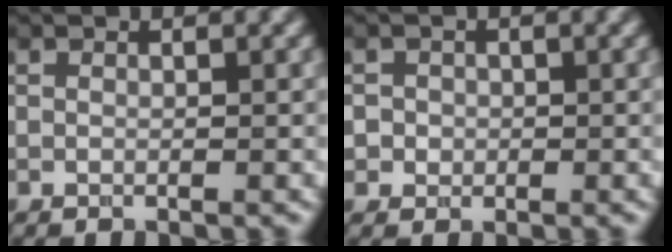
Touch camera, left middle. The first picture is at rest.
{"total": 1.4, "force": [0.0, 1.4, 0.2], "torque": [0.012, -0.003, 0.000]}